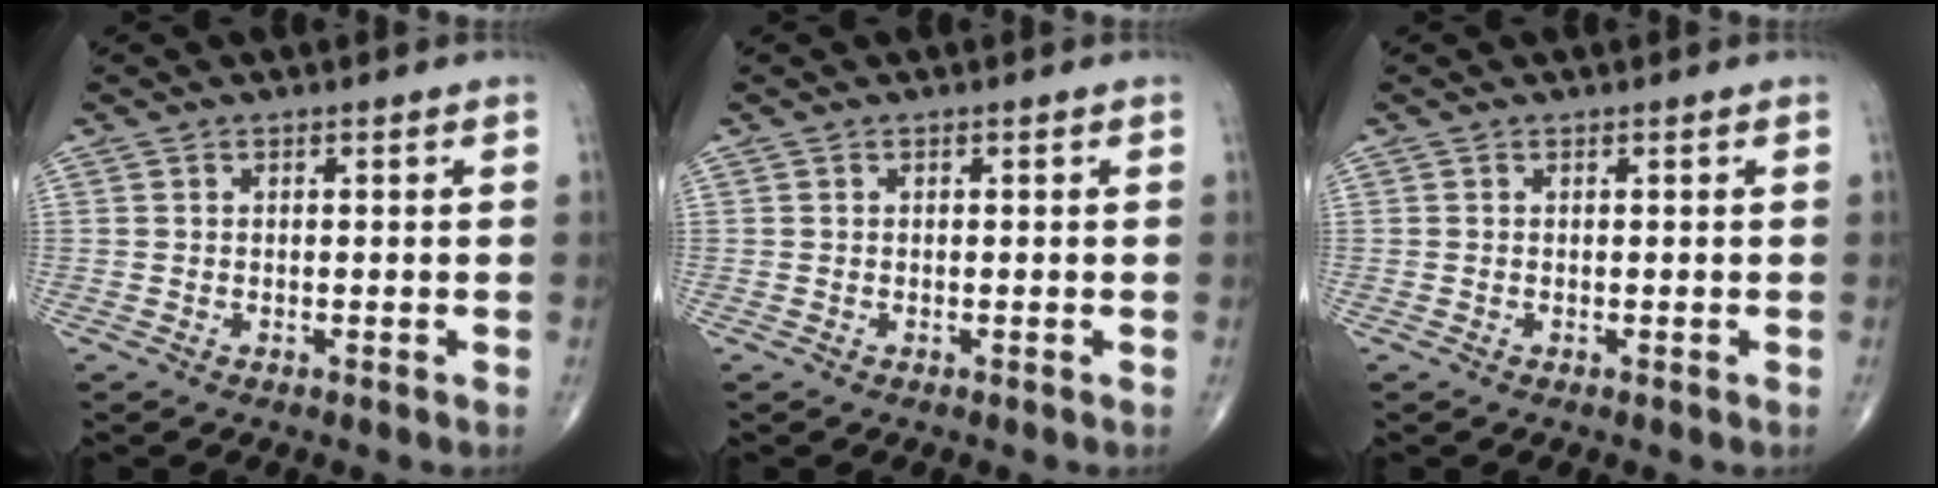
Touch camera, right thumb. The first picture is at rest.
{"total": 0.0}
{"total": 0.0}